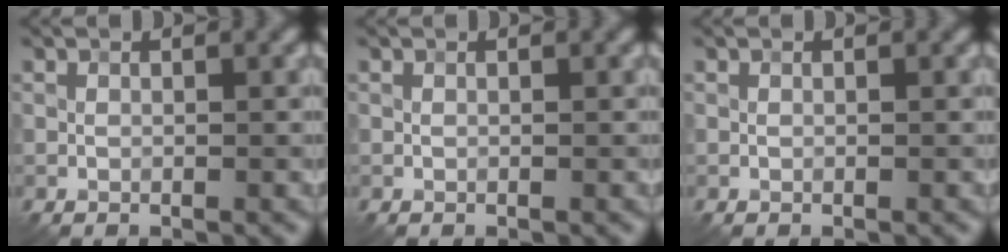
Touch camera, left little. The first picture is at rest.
{"total": 0.0}
{"total": 0.0}